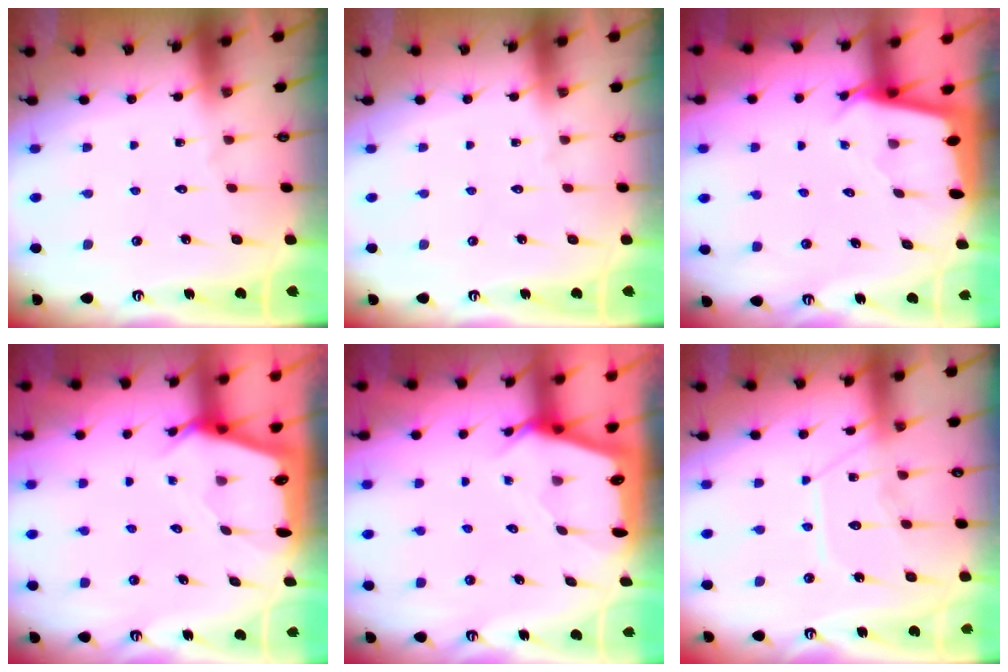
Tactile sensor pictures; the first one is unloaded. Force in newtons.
{"total": 0.0}
{"total": 2.3, "press": 2.3, "slide": 0.1}
{"total": 2.4, "press": 2.4, "slide": 0.2}
{"total": 2.4, "press": 2.4, "slide": 0.2}
{"total": 11.1, "press": 11.1, "slide": 1.1}